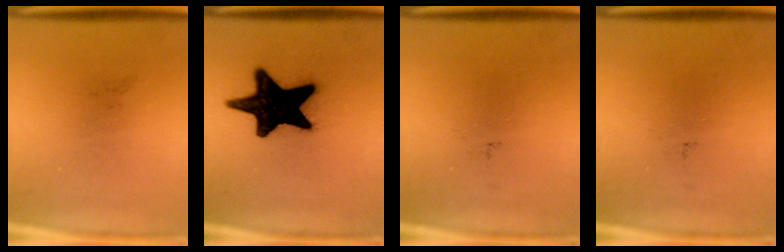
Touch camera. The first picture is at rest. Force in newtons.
{"total": 18.0}
{"total": 0.0}
{"total": 0.0}